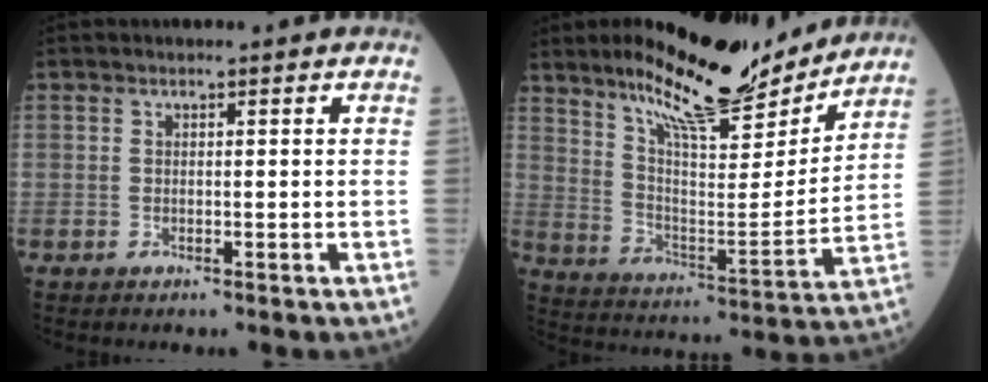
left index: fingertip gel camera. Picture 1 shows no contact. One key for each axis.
{"total": 16.7, "fx": 14.1, "fy": 3.1, "fz": 8.4, "tx": -0.140, "ty": -0.016, "tz": 0.232}